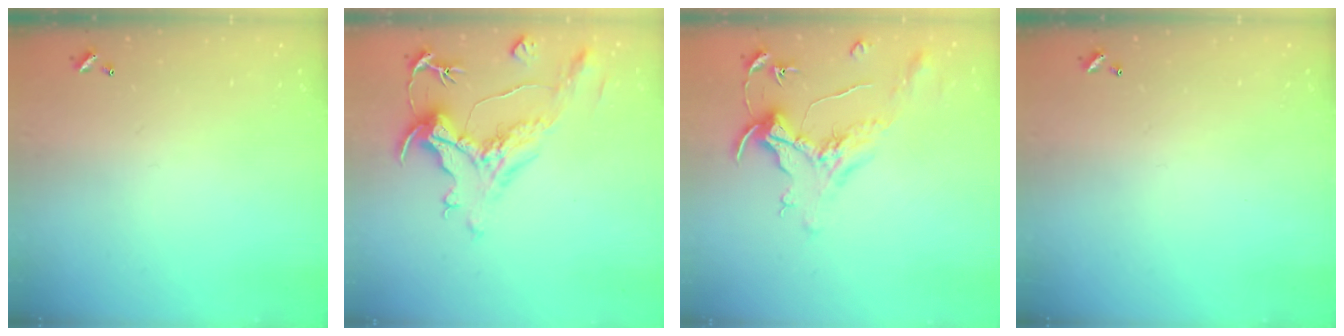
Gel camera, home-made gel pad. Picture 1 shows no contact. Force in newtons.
{"total": 1.9, "press": 0.9, "slide": 1.6}
{"total": 1.6, "press": 1.4, "slide": 0.7}
{"total": 0.0}